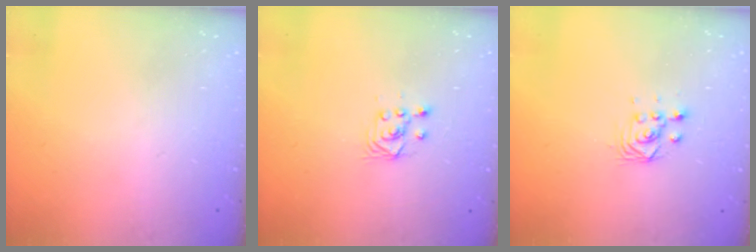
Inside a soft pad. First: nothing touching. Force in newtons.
{"total": 2.9, "press": 2.7, "slide": 1.0}
{"total": 3.0, "press": 3.0, "slide": 0.1}